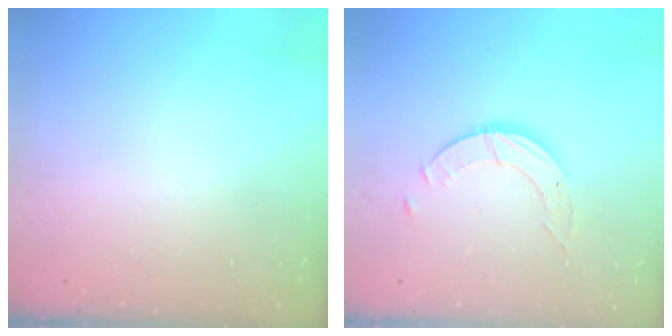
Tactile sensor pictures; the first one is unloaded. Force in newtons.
{"total": 3.6, "press": 3.6, "slide": 0.4}